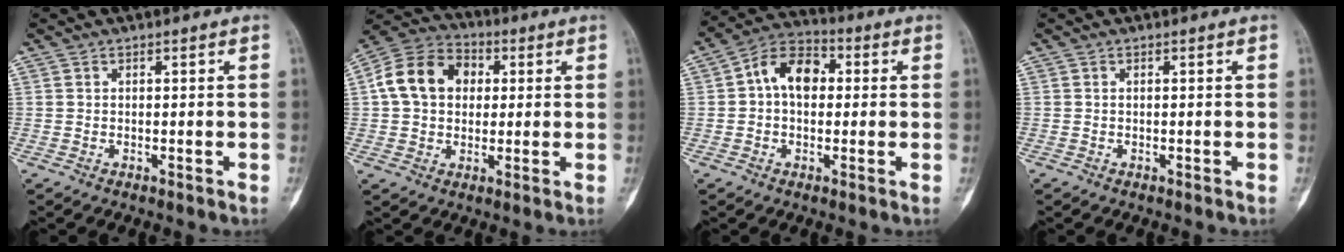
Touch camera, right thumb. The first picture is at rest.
{"total": 13.1, "force": [2.2, 10.1, 8.1], "torque": [-0.128, 0.022, 0.027]}
{"total": 9.2, "force": [1.1, 6.2, 6.6], "torque": [-0.094, 0.026, 0.008]}
{"total": 0.0}